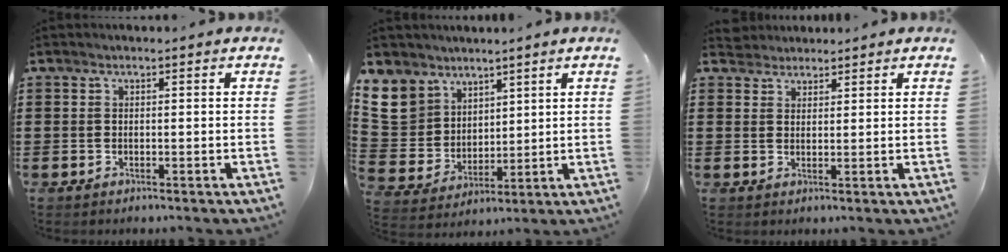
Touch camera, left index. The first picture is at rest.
{"total": 8.1, "force": [5.3, 6.1, 0.8], "torque": [-0.070, -0.023, 0.106]}
{"total": 2.2, "force": [2.0, 0.9, -0.3], "torque": [-0.002, 0.005, 0.041]}